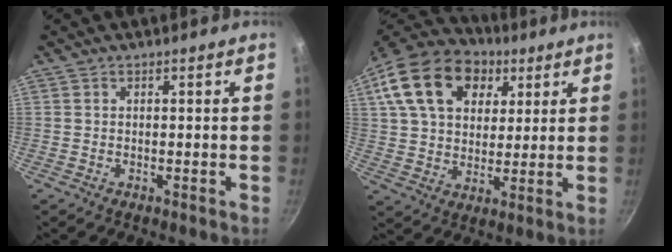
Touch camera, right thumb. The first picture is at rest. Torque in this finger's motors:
{"motor_torque": [-0.11, 3.97, 1.25, 0.20, 0.37]}